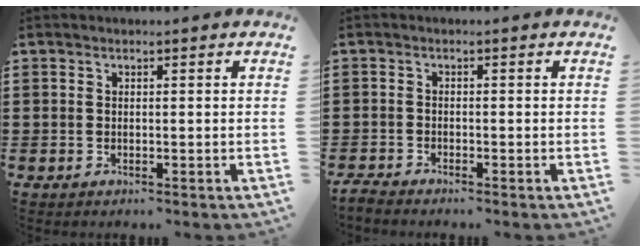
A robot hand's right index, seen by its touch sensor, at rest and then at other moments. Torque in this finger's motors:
{"motor_torque": [-1.78, 0.36, -1.05, -0.21]}